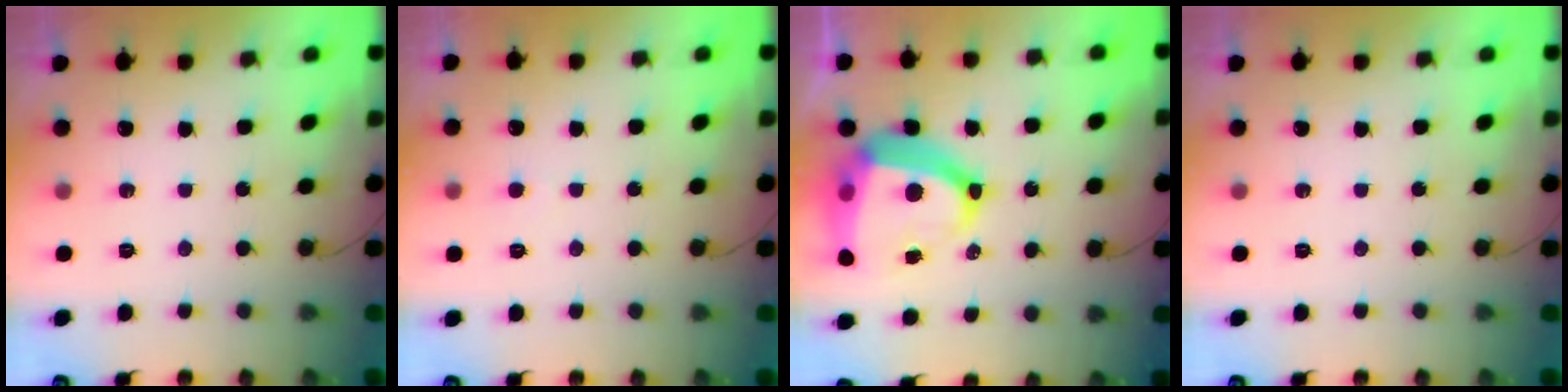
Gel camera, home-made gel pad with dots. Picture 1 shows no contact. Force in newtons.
{"total": 2.5, "press": 2.5, "slide": 0.2}
{"total": 17.4, "press": 17.3, "slide": 2.1}
{"total": 0.0}